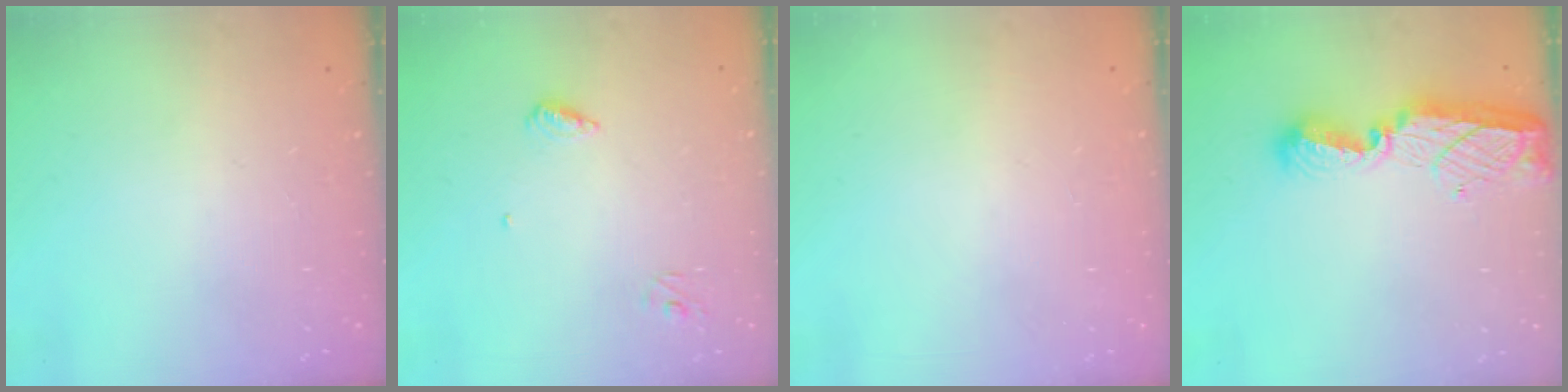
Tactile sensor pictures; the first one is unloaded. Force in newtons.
{"total": 5.3, "press": 5.3, "slide": 0.6}
{"total": 0.9, "press": 0.9, "slide": 0.0}
{"total": 13.5, "press": 13.5, "slide": 0.9}